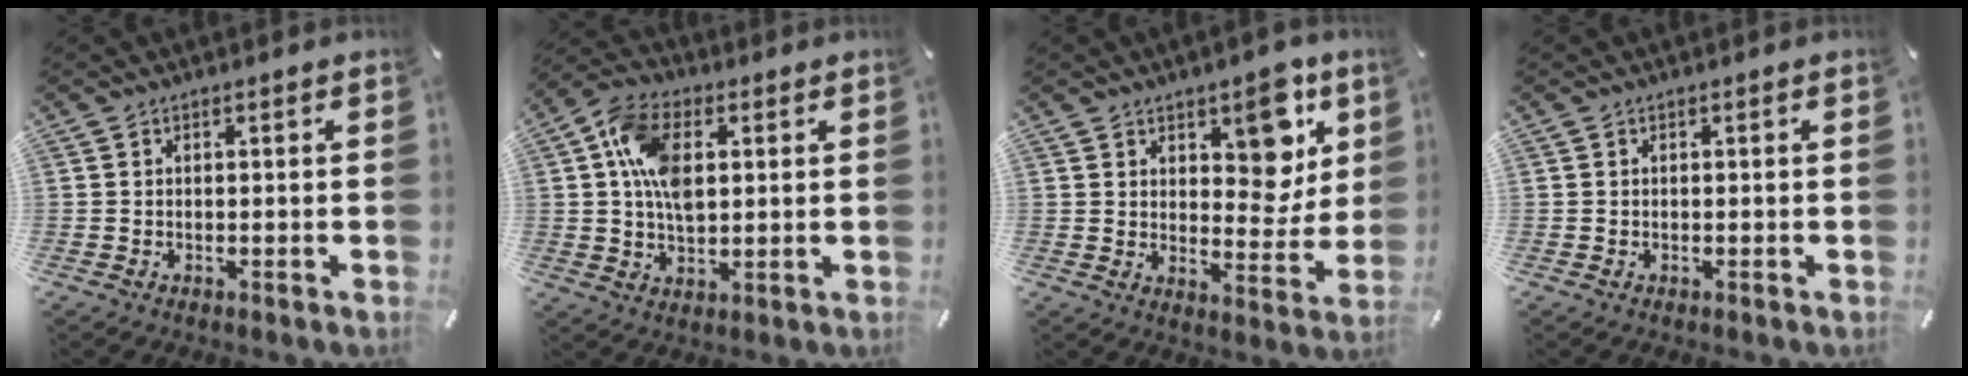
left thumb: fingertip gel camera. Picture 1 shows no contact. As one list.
[{"total": 11.9, "force": [2.5, 7.7, 8.7], "torque": [-0.188, 0.006, 0.045]}, {"total": 11.4, "force": [6.1, 6.8, 6.8], "torque": [-0.055, -0.048, 0.099]}, {"total": 0.0}]